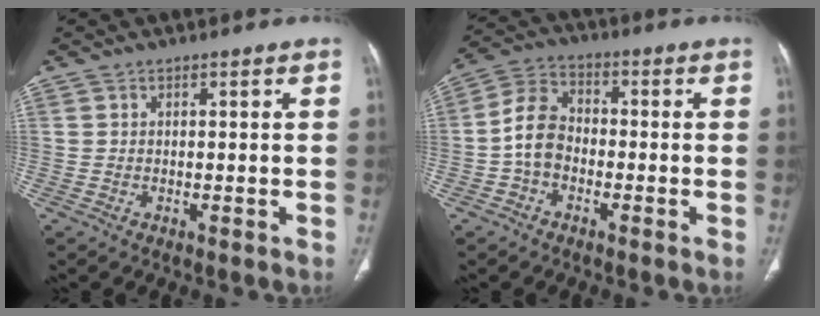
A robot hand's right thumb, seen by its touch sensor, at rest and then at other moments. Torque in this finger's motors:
{"motor_torque": [0.99, 0.89, 0.52, -0.84, 0.22]}